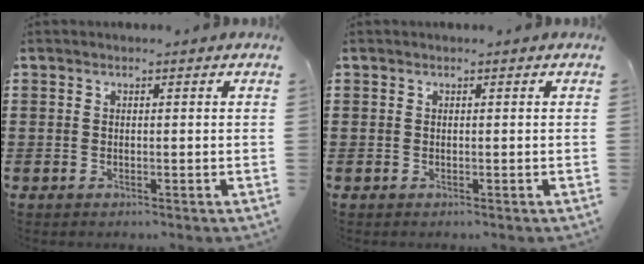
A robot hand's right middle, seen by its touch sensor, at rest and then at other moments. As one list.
[{"total": 0.0}]